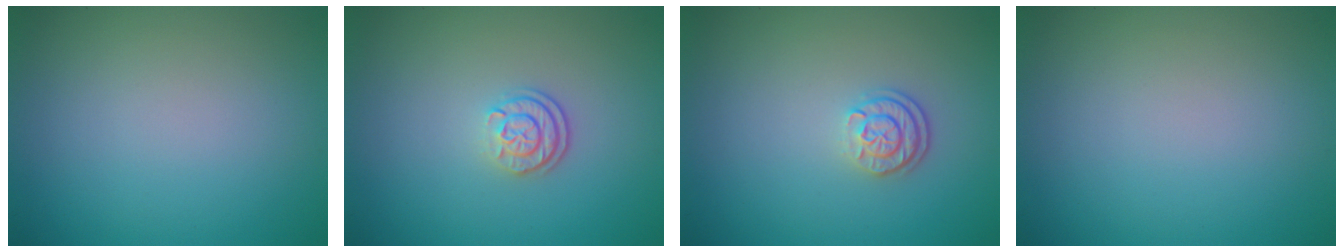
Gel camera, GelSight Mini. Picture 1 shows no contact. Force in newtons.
{"total": 2.2, "press": 1.8, "slide": 1.3}
{"total": 2.3, "press": 1.7, "slide": 1.4}
{"total": 0.0}